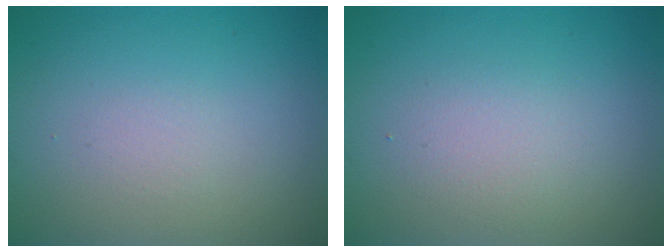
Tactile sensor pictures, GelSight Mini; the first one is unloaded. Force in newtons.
{"total": 1.8, "press": 1.8, "slide": 0.1}